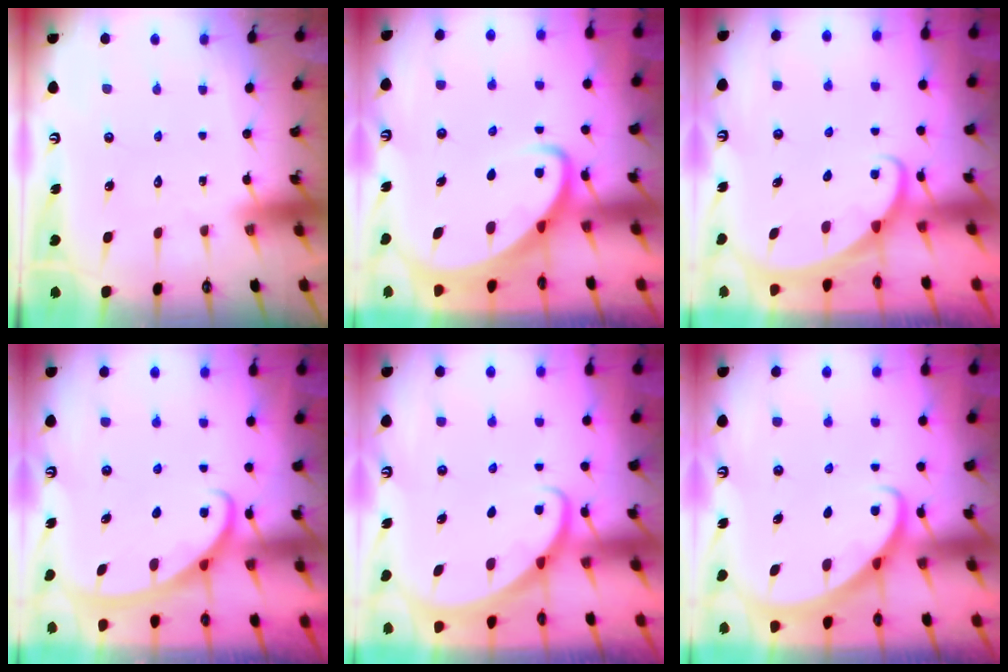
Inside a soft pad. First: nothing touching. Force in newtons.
{"total": 4.3, "press": 4.3, "slide": 0.5}
{"total": 1.8, "press": 1.8, "slide": 0.1}
{"total": 2.8, "press": 2.8, "slide": 0.4}
{"total": 2.3, "press": 2.3, "slide": 0.1}
{"total": 2.7, "press": 2.7, "slide": 0.2}